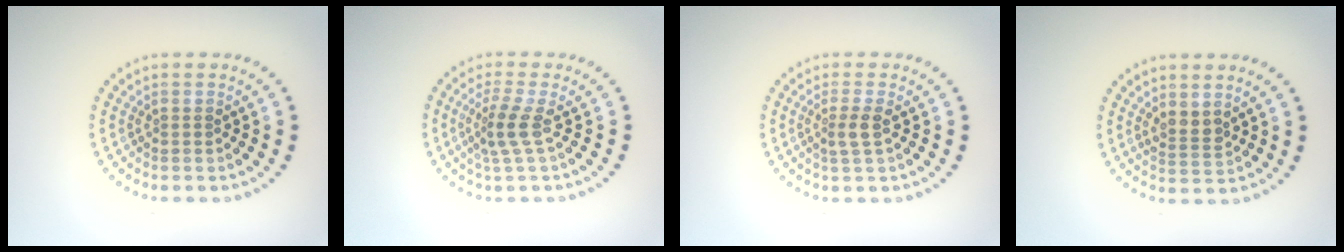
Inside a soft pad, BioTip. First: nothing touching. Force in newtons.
{"total": 2.4, "press": 1.7, "slide": 1.7}
{"total": 1.8, "press": 1.5, "slide": 1.0}
{"total": 1.8, "press": 1.5, "slide": 0.9}